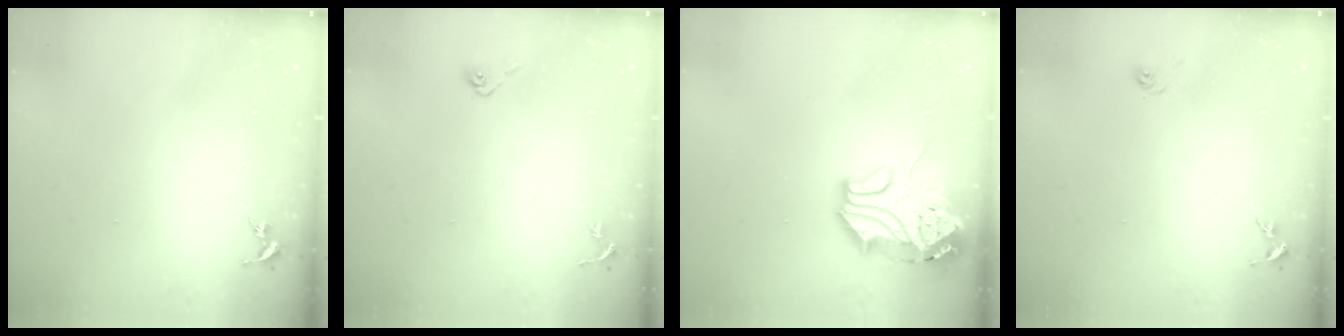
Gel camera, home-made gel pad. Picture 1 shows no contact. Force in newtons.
{"total": 4.0, "press": 3.6, "slide": 1.8}
{"total": 15.5, "press": 15.3, "slide": 2.3}
{"total": 5.8, "press": 5.8, "slide": 0.5}